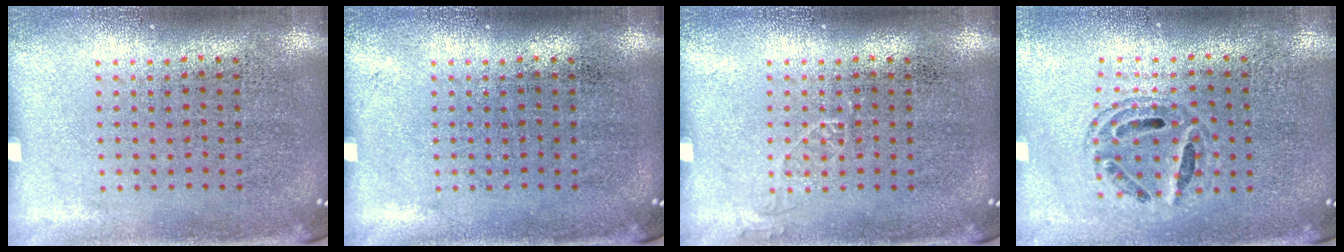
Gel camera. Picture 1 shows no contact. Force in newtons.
{"total": 0.0}
{"total": 0.7, "press": 0.7, "slide": 0.1}
{"total": 0.6, "press": 0.6, "slide": 0.2}